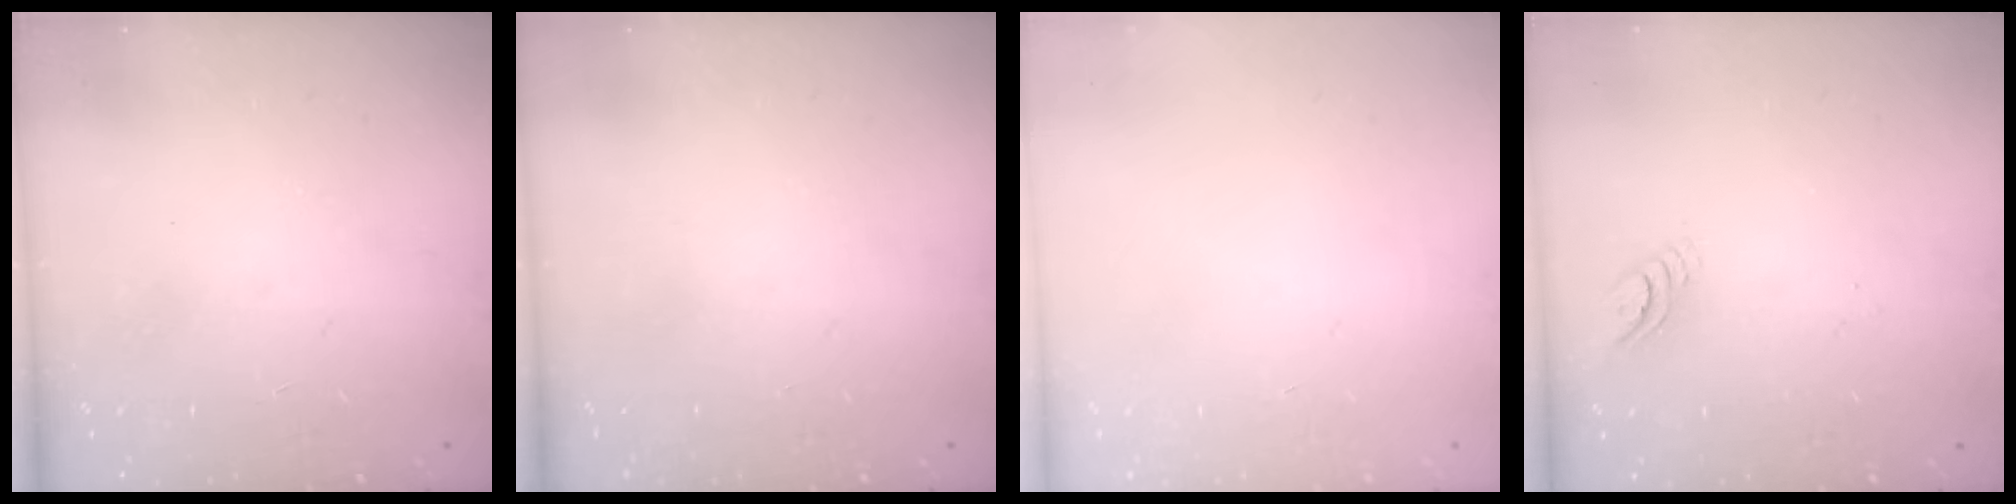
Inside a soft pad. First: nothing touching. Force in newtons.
{"total": 0.0}
{"total": 0.0}
{"total": 3.9, "press": 3.9, "slide": 0.3}